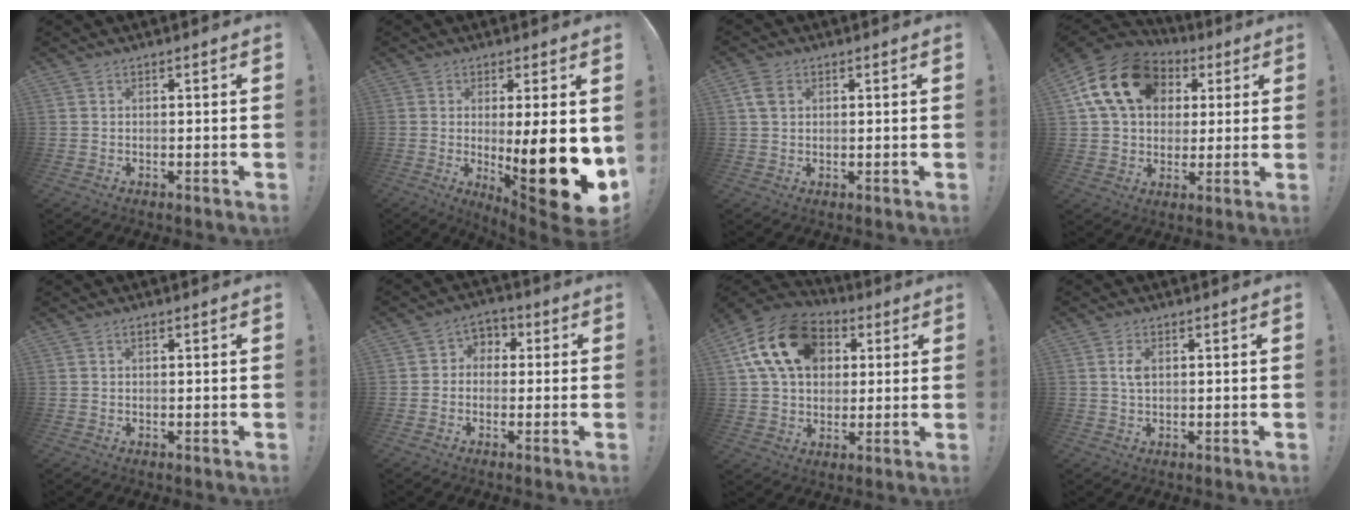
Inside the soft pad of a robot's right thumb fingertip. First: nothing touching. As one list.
[{"total": 18.1, "force": [-1.6, 4.3, 17.5], "torque": [-0.228, -0.024, -0.011]}, {"total": 4.0, "force": [1.7, 3.0, 2.2], "torque": [-0.036, 0.004, 0.032]}, {"total": 19.2, "force": [6.7, 14.1, 11.1], "torque": [-0.178, -0.010, 0.126]}, {"total": 0.5, "force": [0.4, 0.3, 0.3], "torque": [0.001, -0.003, 0.005]}, {"total": 4.6, "force": [-1.5, 4.0, 1.6], "torque": [-0.021, 0.019, -0.027]}, {"total": 19.6, "force": [6.5, 14.1, 12.0], "torque": [-0.187, -0.006, 0.123]}, {"total": 2.6, "force": [0.8, 1.4, 2.1], "torque": [-0.028, -0.003, 0.011]}]